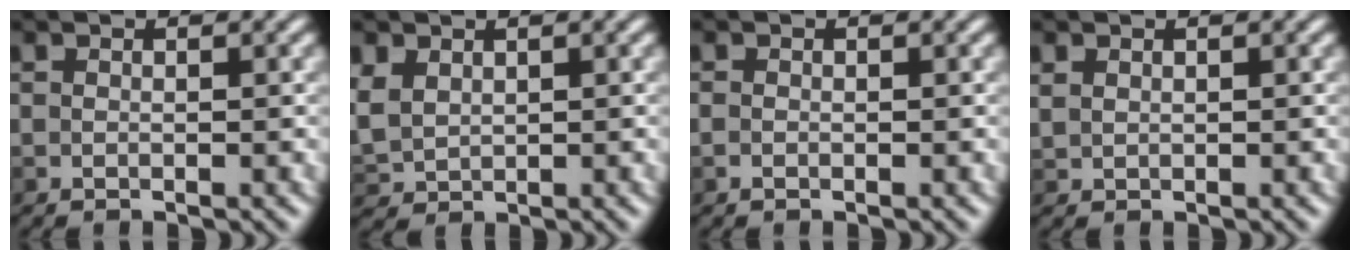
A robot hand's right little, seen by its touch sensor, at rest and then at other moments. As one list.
[{"total": 3.6, "force": [1.1, 2.8, 2.1], "torque": [-0.069, -0.005, 0.027]}, {"total": 0.6, "force": [-0.5, 0.3, 0.2], "torque": [-0.006, -0.002, -0.010]}, {"total": 1.2, "force": [0.6, 0.8, 0.5], "torque": [-0.019, -0.001, 0.014]}]